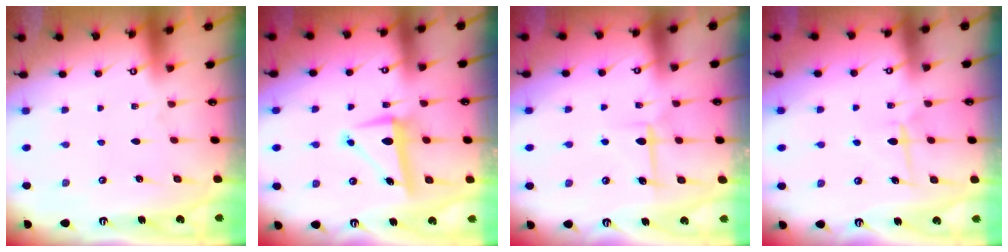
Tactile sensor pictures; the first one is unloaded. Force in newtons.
{"total": 7.2, "press": 7.1, "slide": 1.4}
{"total": 6.2, "press": 6.2, "slide": 0.3}
{"total": 7.0, "press": 6.9, "slide": 0.8}